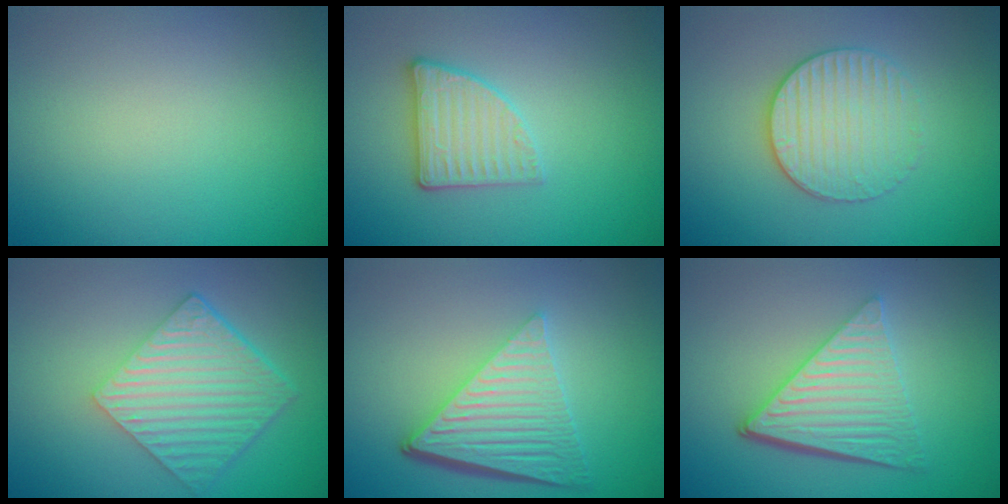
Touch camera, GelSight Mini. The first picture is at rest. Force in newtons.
{"total": 2.8, "press": 2.7, "slide": 0.8}
{"total": 3.2, "press": 2.9, "slide": 1.4}
{"total": 6.0, "press": 4.1, "slide": 4.4}
{"total": 6.4, "press": 4.3, "slide": 4.8}
{"total": 5.5, "press": 3.9, "slide": 3.9}